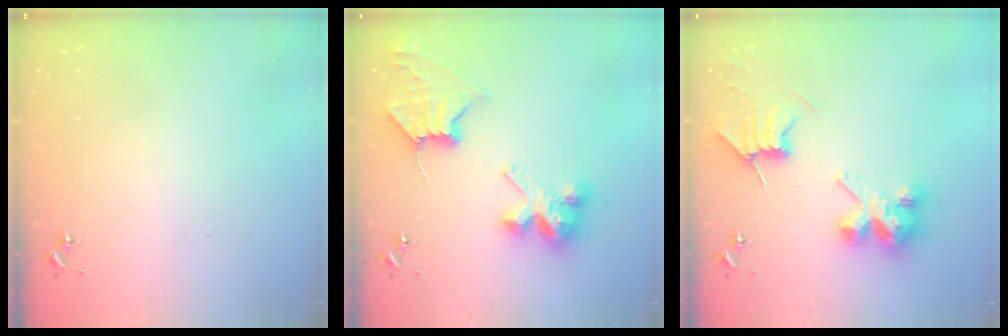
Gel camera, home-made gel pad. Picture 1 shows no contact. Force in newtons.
{"total": 11.2, "press": 11.2, "slide": 1.3}
{"total": 9.7, "press": 9.7, "slide": 0.5}